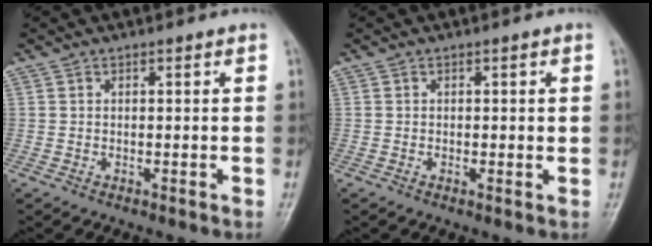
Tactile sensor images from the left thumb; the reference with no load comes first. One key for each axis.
{"total": 1.3, "fx": 0.0, "fy": 0.5, "fz": 1.2, "tx": -0.015, "ty": -0.002, "tz": -0.002}